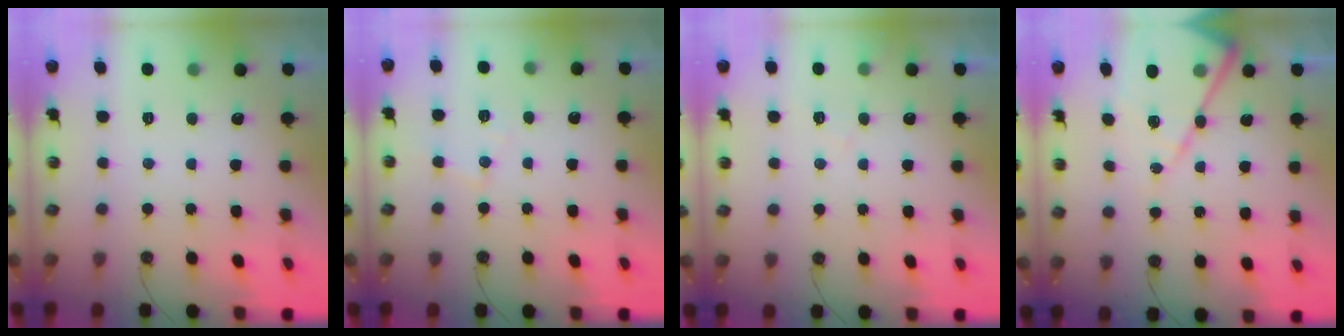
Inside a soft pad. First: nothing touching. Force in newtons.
{"total": 6.3, "press": 6.2, "slide": 0.9}
{"total": 4.8, "press": 4.8, "slide": 0.7}
{"total": 16.5, "press": 16.4, "slide": 1.6}